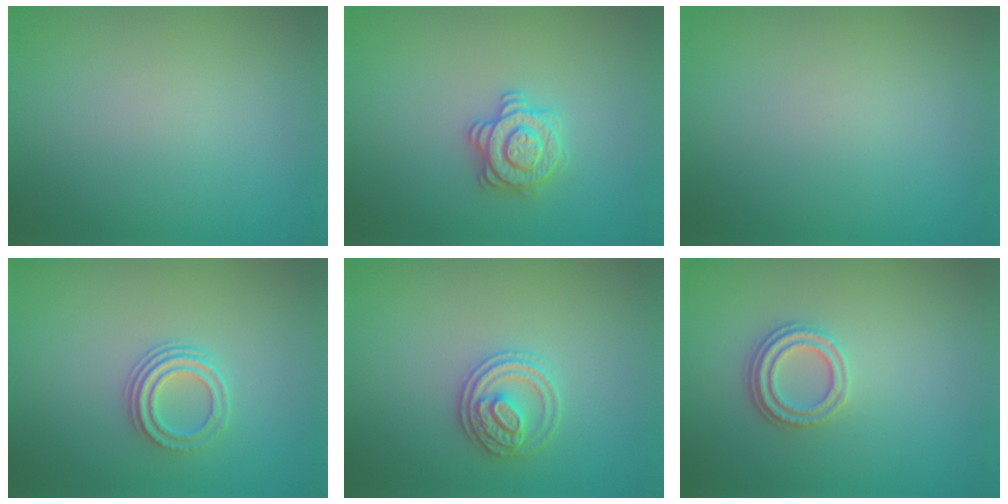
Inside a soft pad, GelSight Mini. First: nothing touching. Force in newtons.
{"total": 2.8, "press": 2.7, "slide": 0.5}
{"total": 0.0}
{"total": 2.8, "press": 2.2, "slide": 1.8}
{"total": 2.7, "press": 2.7, "slide": 0.6}
{"total": 2.4, "press": 2.0, "slide": 1.3}